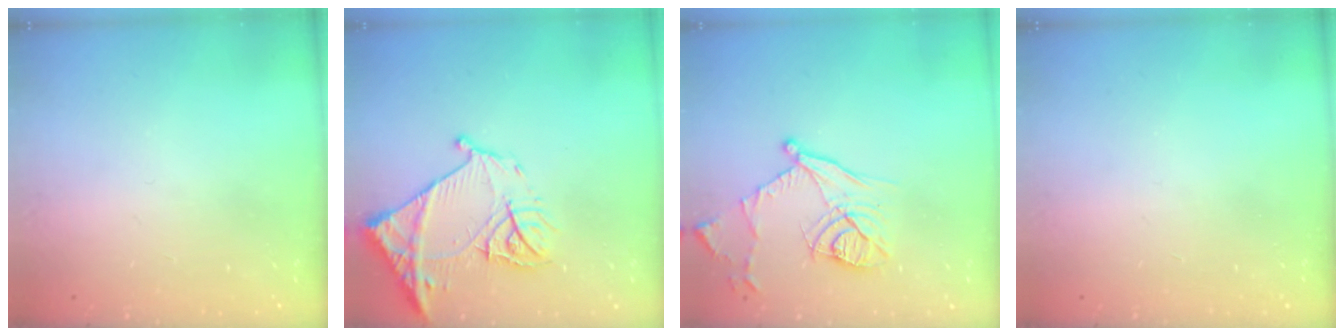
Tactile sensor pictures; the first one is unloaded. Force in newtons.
{"total": 15.0, "press": 14.9, "slide": 1.6}
{"total": 13.8, "press": 13.7, "slide": 1.8}
{"total": 0.0}